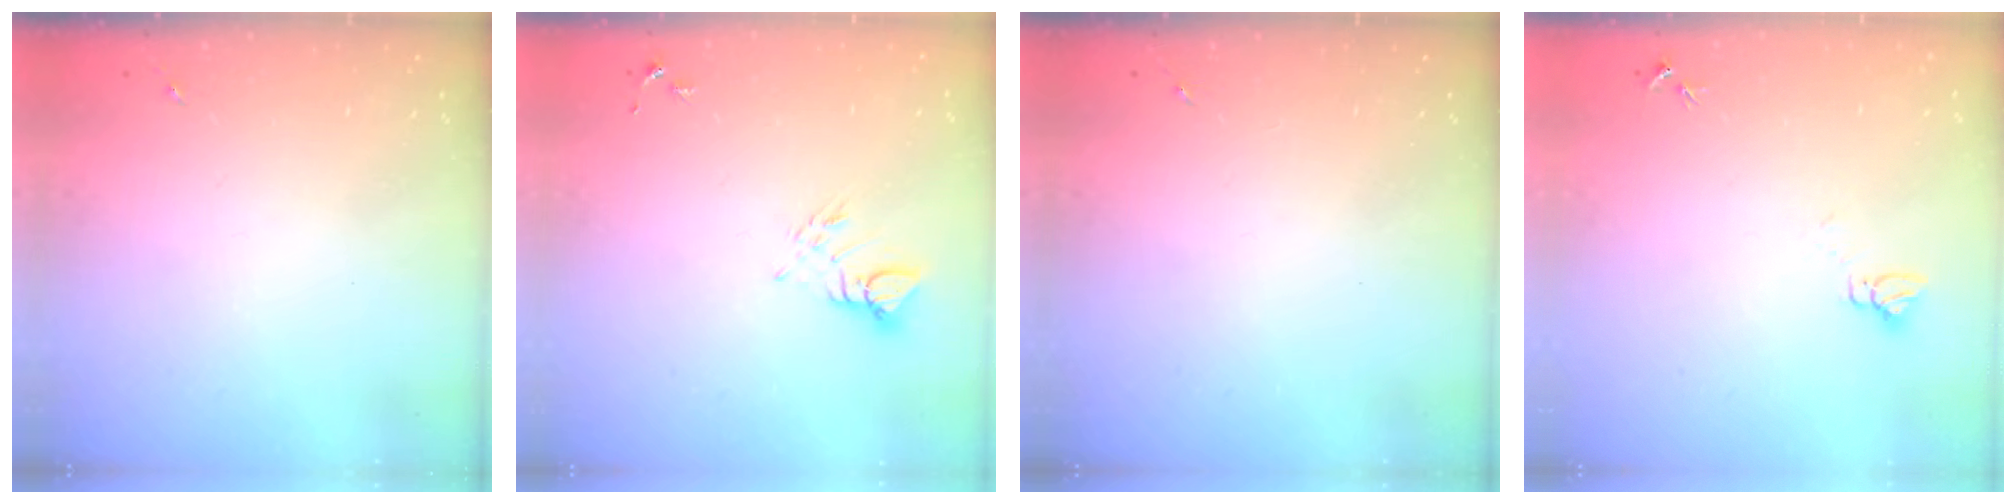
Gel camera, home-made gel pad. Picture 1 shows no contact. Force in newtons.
{"total": 4.8, "press": 4.8, "slide": 0.2}
{"total": 0.0}
{"total": 4.1, "press": 4.1, "slide": 0.3}